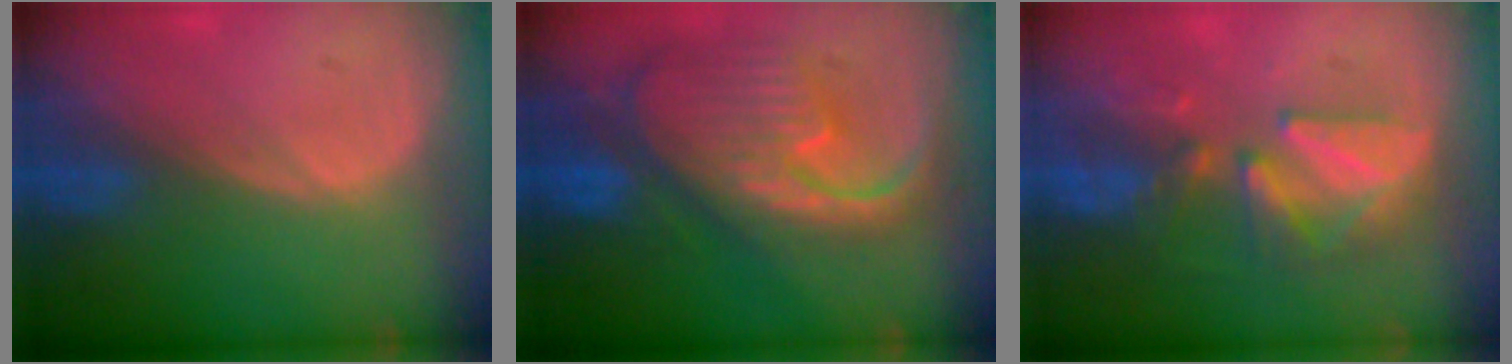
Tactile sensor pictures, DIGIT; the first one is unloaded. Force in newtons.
{"total": 12.5, "press": 10.7, "slide": 6.4}
{"total": 7.6, "press": 7.5, "slide": 1.4}